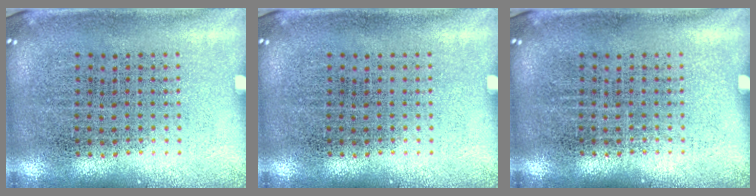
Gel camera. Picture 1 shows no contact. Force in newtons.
{"total": 0.0}
{"total": 0.0}